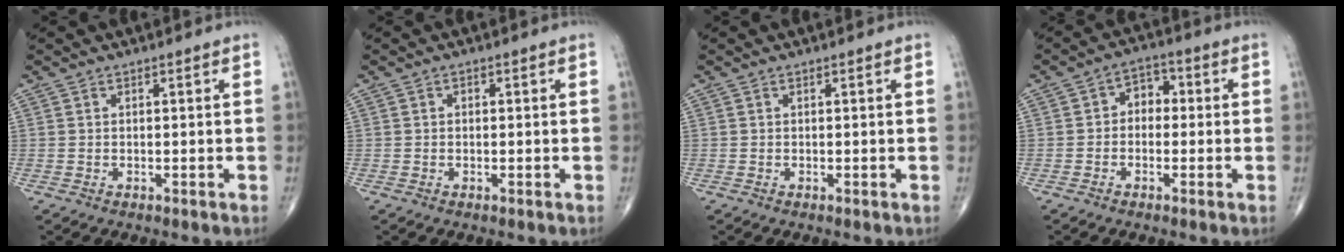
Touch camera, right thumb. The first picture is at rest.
{"total": 0.6, "force": [0.0, 0.5, 0.3], "torque": [0.002, 0.000, -0.002]}
{"total": 0.0}
{"total": 4.7, "force": [-0.2, 3.7, 3.0], "torque": [-0.013, 0.019, -0.017]}